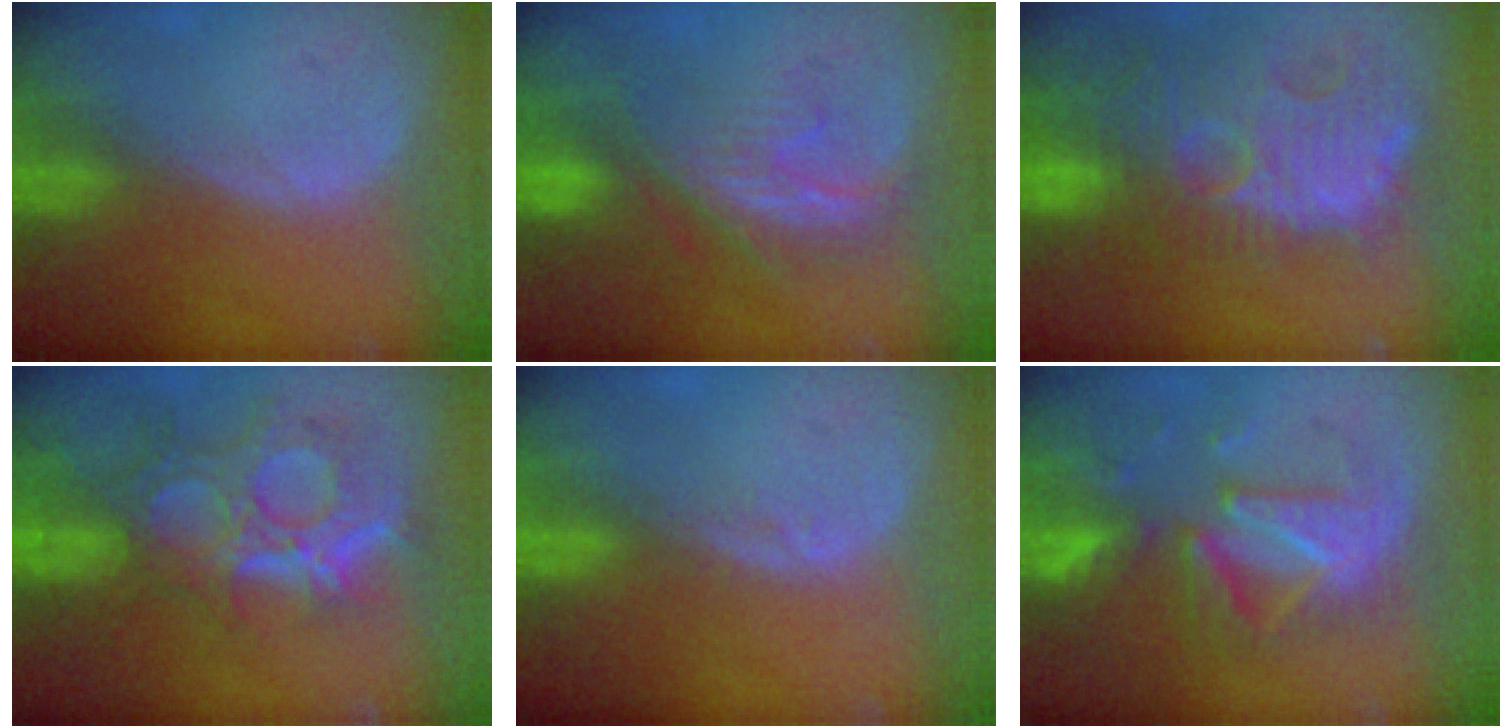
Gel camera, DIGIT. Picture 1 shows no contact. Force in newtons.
{"total": 8.2, "press": 8.0, "slide": 2.0}
{"total": 14.2, "press": 12.5, "slide": 6.8}
{"total": 11.9, "press": 10.7, "slide": 5.3}
{"total": 1.0, "press": 1.0, "slide": 0.2}
{"total": 9.5, "press": 9.0, "slide": 3.0}